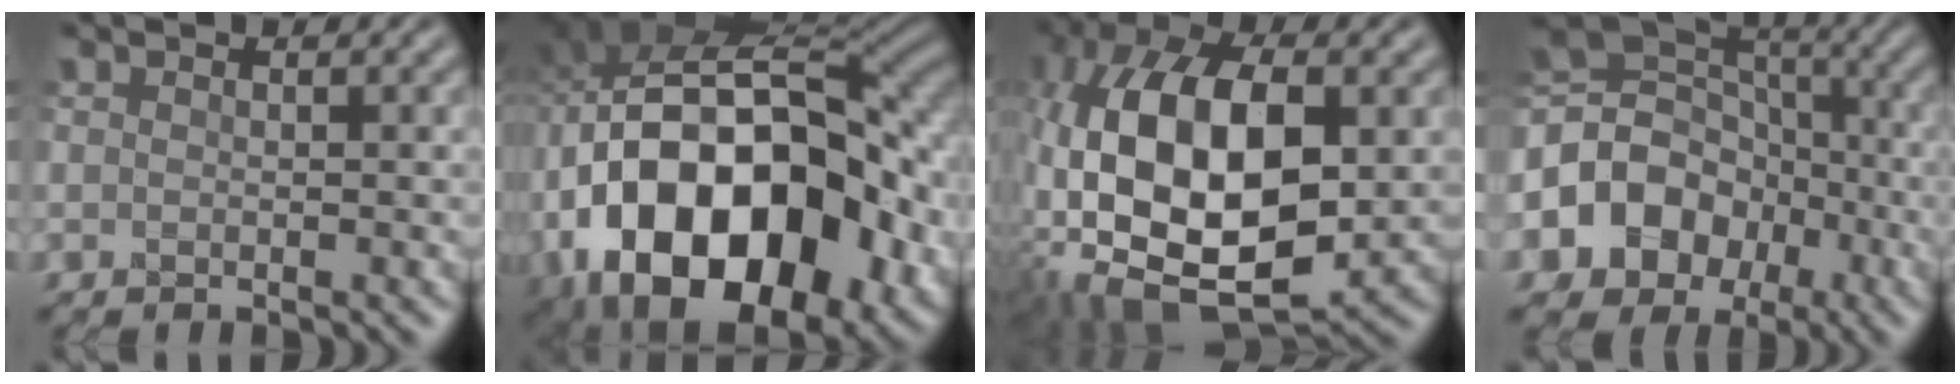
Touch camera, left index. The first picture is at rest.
{"total": 18.3, "force": [-4.5, 12.0, 13.0], "torque": [-0.222, -0.024, -0.055]}
{"total": 16.5, "force": [-1.4, 9.1, 13.7], "torque": [-0.273, -0.009, -0.017]}
{"total": 10.3, "force": [-2.9, 8.7, 4.5], "torque": [-0.097, 0.005, -0.073]}